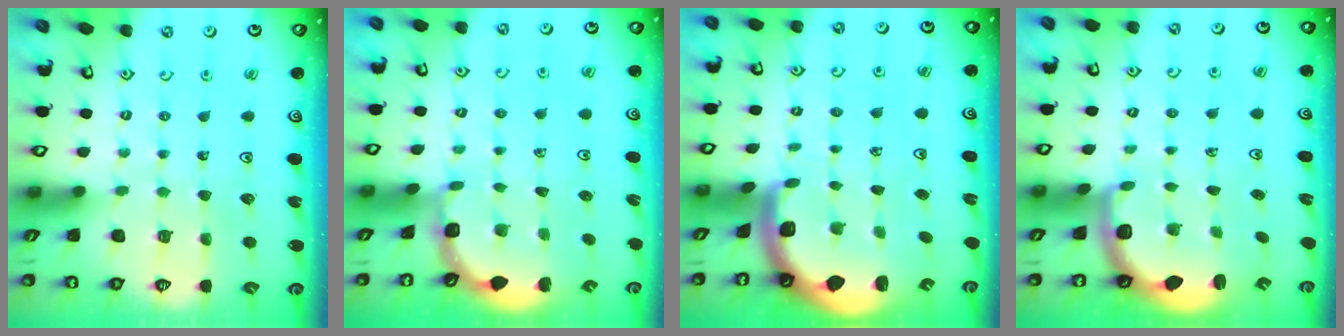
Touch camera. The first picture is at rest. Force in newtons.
{"total": 1.6, "press": 1.6, "slide": 0.2}
{"total": 2.3, "press": 2.3, "slide": 0.5}
{"total": 2.1, "press": 1.9, "slide": 1.0}